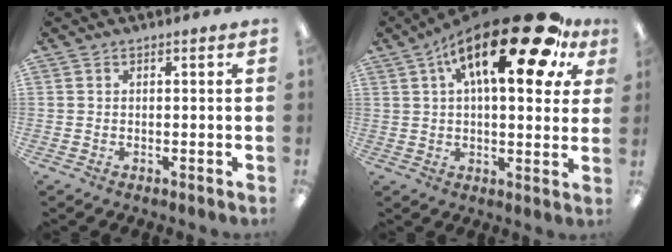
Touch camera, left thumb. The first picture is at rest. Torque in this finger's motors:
{"motor_torque": [0.00, 1.20, 2.08, -0.70, 0.51]}